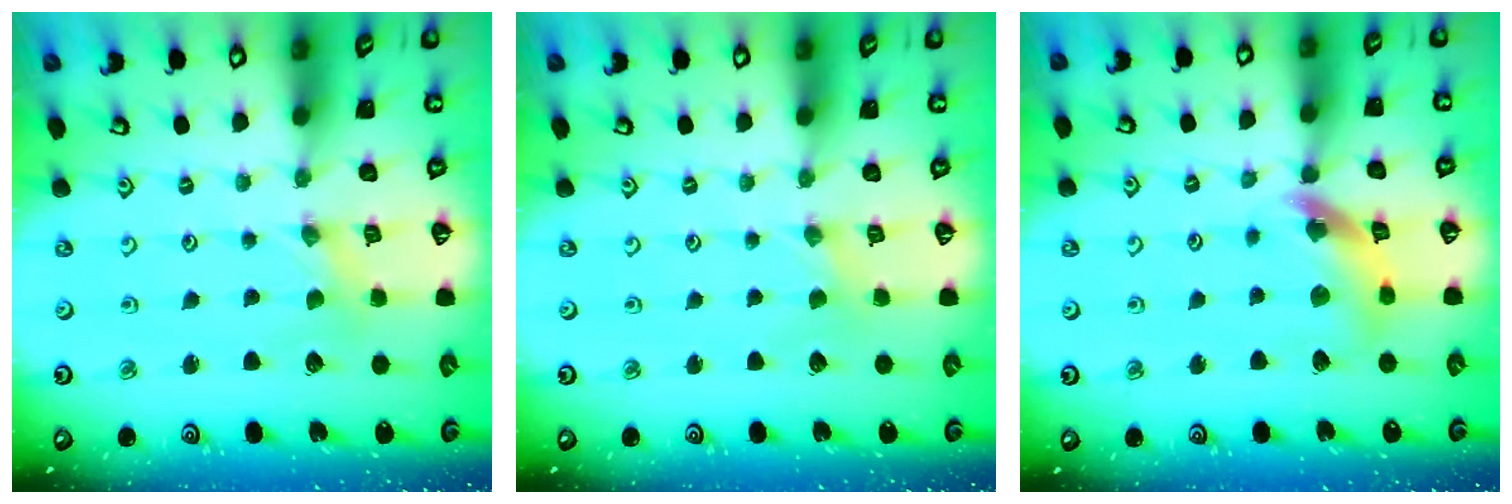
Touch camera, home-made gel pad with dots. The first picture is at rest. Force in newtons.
{"total": 1.1, "press": 1.1, "slide": 0.2}
{"total": 12.4, "press": 12.3, "slide": 1.4}